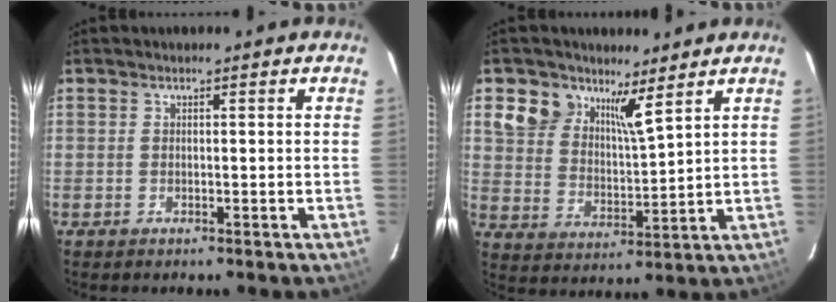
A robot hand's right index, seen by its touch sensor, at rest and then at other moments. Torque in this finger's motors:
{"motor_torque": [0.24, 0.07, 0.34, 0.07]}